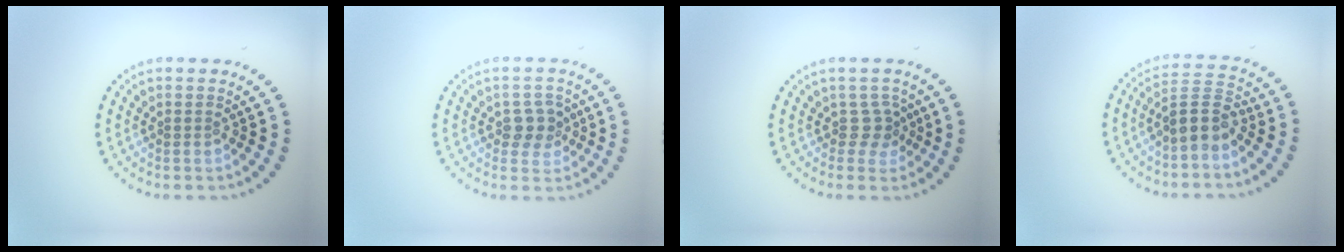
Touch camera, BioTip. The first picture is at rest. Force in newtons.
{"total": 2.4, "press": 2.3, "slide": 0.5}
{"total": 1.7, "press": 1.2, "slide": 1.3}
{"total": 3.6, "press": 3.3, "slide": 1.5}